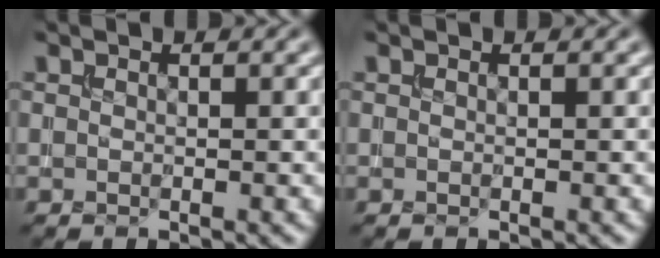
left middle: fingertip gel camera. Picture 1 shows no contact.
{"total": 0.0}